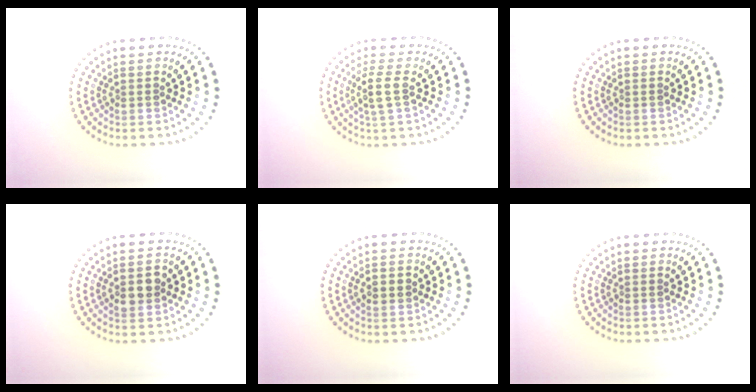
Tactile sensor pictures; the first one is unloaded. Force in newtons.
{"total": 2.4, "press": 2.1, "slide": 1.2}
{"total": 0.0}
{"total": 2.5, "press": 2.5, "slide": 0.0}
{"total": 2.1, "press": 2.1, "slide": 0.2}
{"total": 0.0}